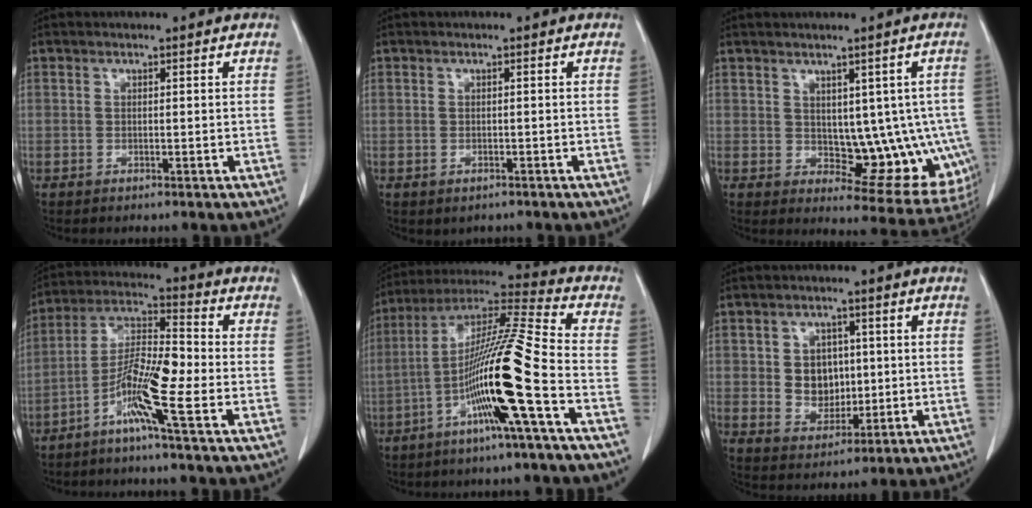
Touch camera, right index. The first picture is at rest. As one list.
[{"total": 1.0, "force": [-0.6, 0.6, 0.6], "torque": [-0.016, -0.002, -0.002]}, {"total": 11.8, "force": [-0.3, 6.4, 9.9], "torque": [-0.093, 0.005, 0.014]}, {"total": 10.3, "force": [-4.5, 0.0, 9.2], "torque": [-0.182, 0.002, -0.096]}, {"total": 16.6, "force": [-5.6, -1.2, 15.6], "torque": [-0.292, 0.001, -0.113]}, {"total": 6.4, "force": [0.6, 5.2, 3.7], "torque": [-0.061, 0.009, 0.021]}]